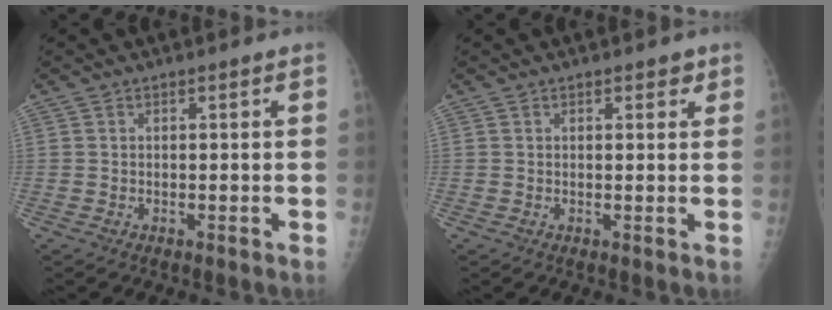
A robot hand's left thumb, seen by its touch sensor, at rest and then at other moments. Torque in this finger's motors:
{"motor_torque": [-0.12, 0.01, -0.20, -0.22, 0.07]}